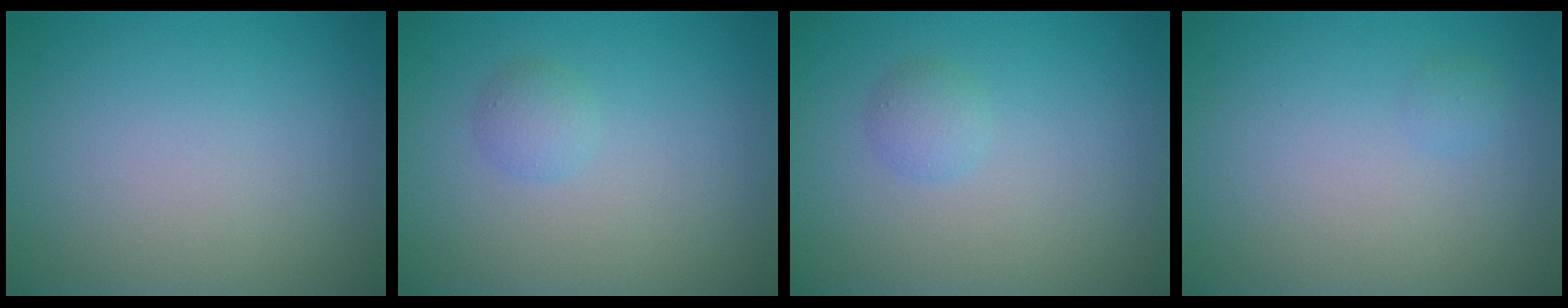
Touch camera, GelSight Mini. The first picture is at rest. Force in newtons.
{"total": 1.3, "press": 1.3, "slide": 0.1}
{"total": 1.3, "press": 1.3, "slide": 0.1}
{"total": 0.7, "press": 0.7, "slide": 0.1}